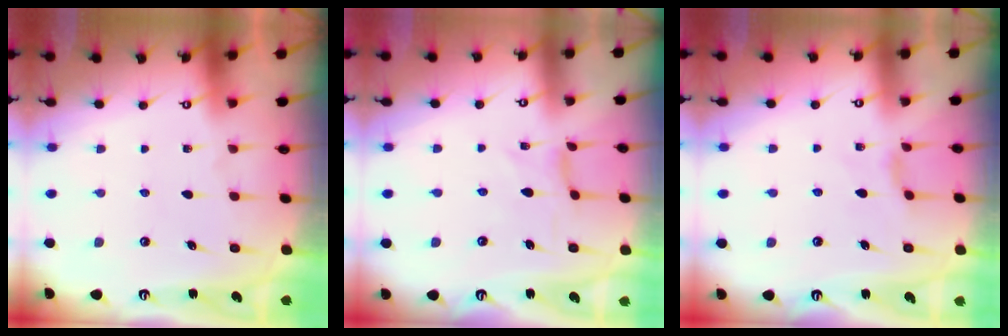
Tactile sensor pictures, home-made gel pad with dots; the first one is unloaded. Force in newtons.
{"total": 0.0}
{"total": 1.6, "press": 1.5, "slide": 0.4}